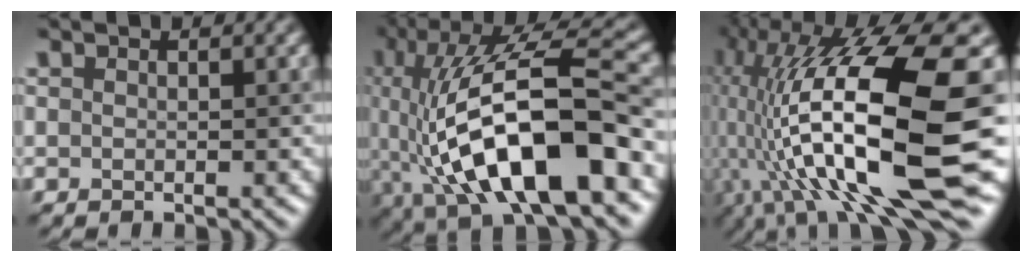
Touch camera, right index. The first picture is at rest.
{"total": 14.5, "force": [-2.9, 5.4, 13.1], "torque": [-0.225, 0.010, -0.054]}
{"total": 19.0, "force": [-0.9, 5.9, 18.0], "torque": [-0.342, 0.003, -0.006]}